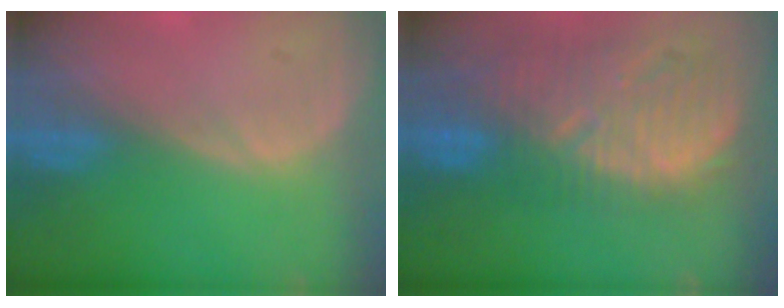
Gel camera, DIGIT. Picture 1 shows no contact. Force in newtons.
{"total": 12.5, "press": 11.2, "slide": 5.6}